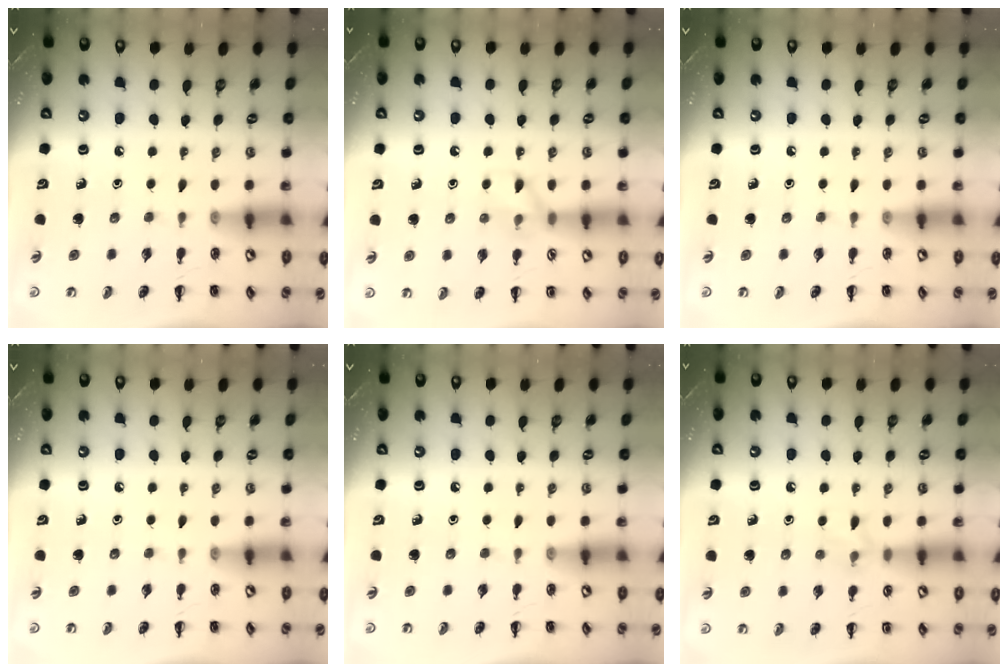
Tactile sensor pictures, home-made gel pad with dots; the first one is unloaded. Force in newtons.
{"total": 7.0, "press": 6.9, "slide": 0.7}
{"total": 0.0}
{"total": 0.0}
{"total": 0.0}
{"total": 6.7, "press": 6.3, "slide": 2.0}